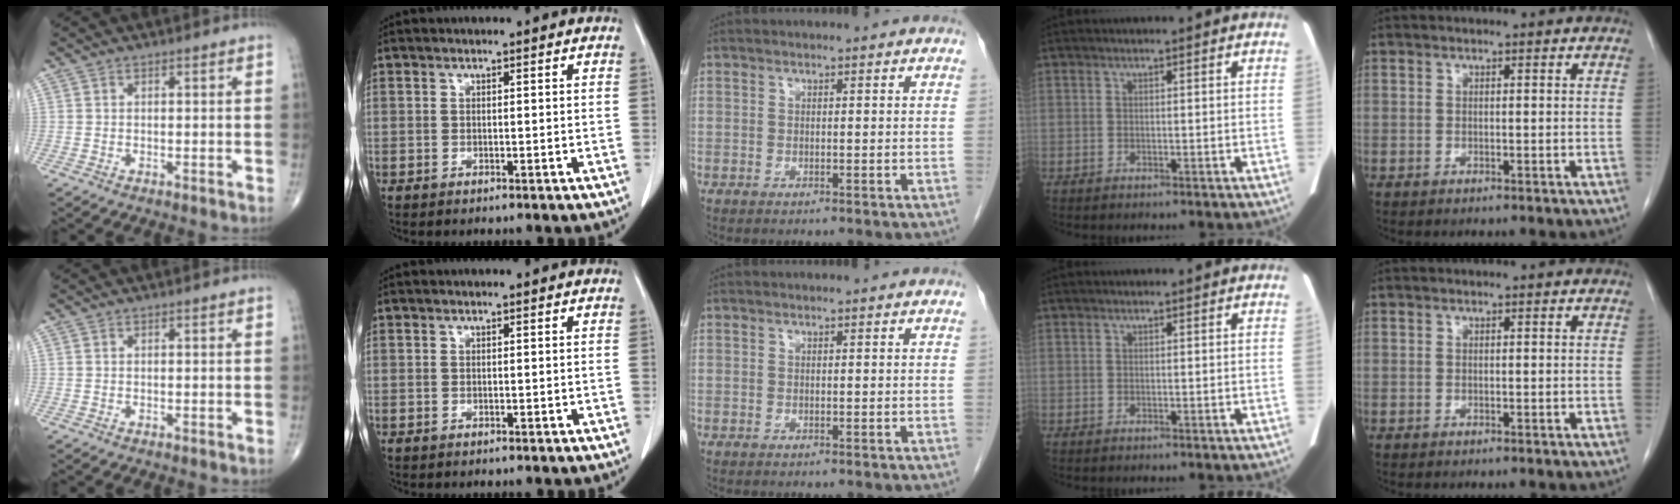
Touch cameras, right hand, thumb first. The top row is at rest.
{}